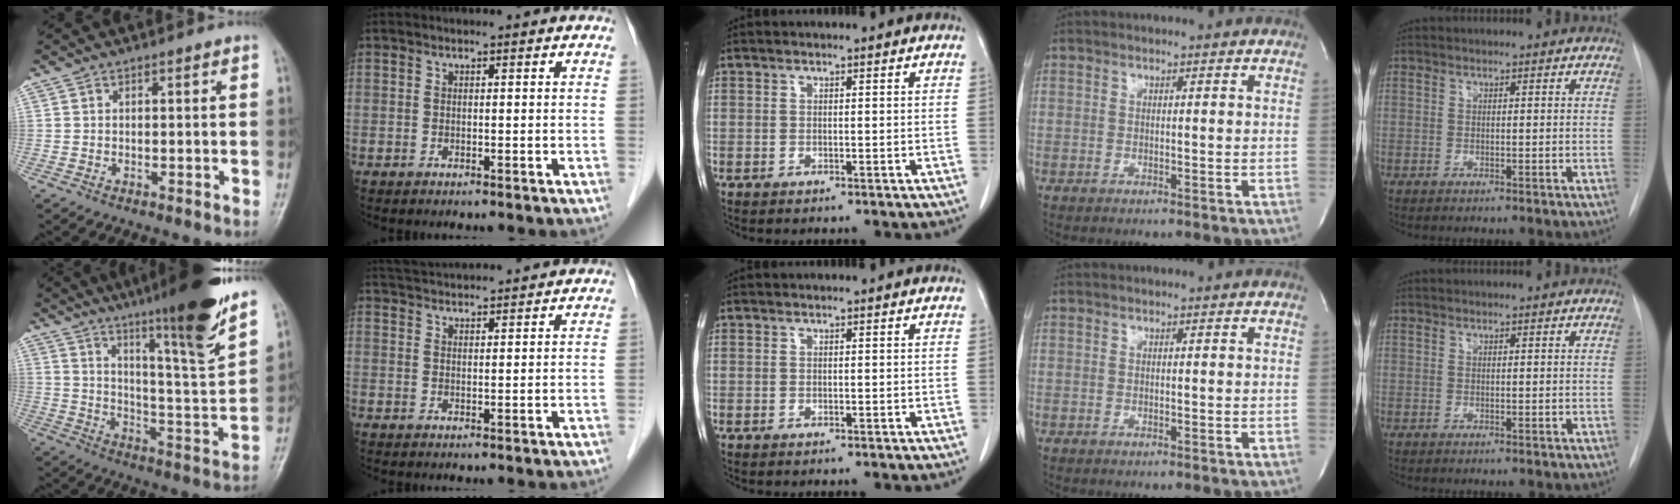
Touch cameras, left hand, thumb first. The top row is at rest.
{"thumb": {"total": 21.9, "force": [15.9, 1.2, 14.9], "torque": [-0.205, -0.079, 0.244]}, "index": {"total": 10.3, "force": [9.9, 0.2, 2.9], "torque": [-0.056, 0.035, 0.148]}}